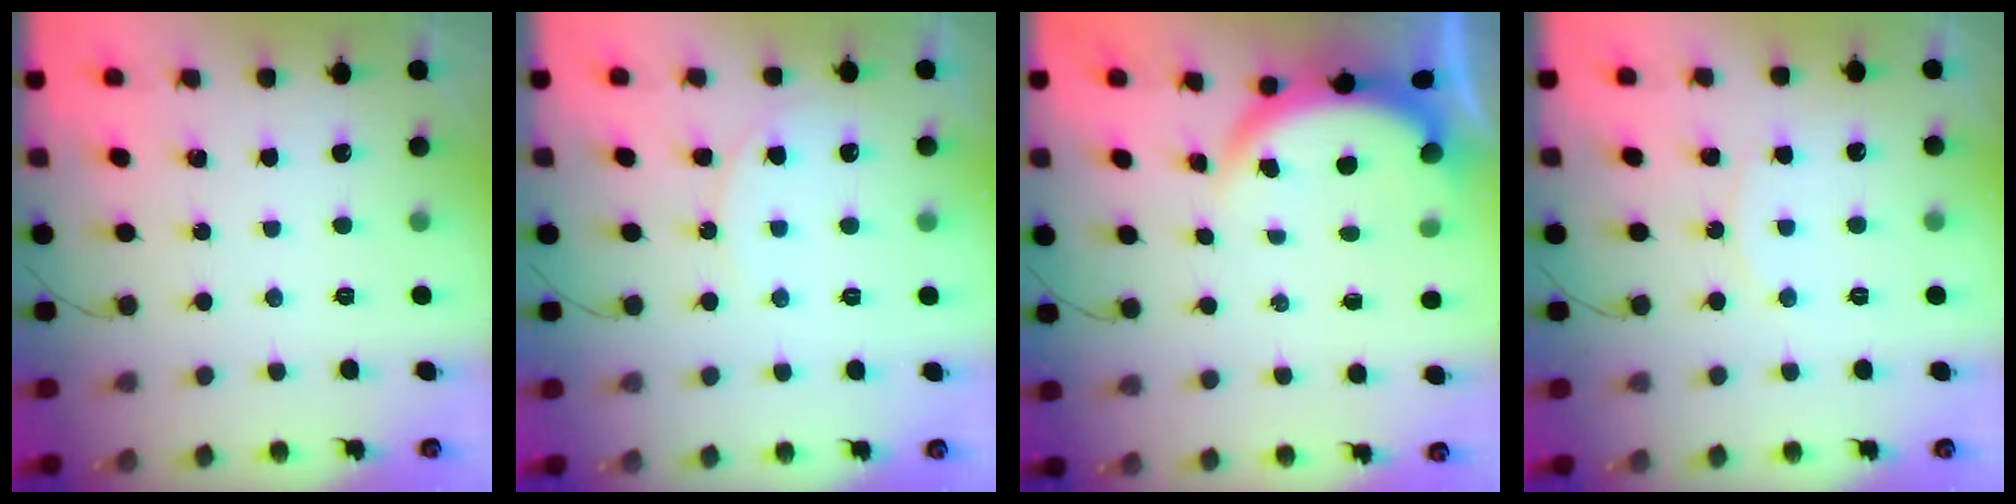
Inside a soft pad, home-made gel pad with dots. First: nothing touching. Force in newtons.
{"total": 5.7, "press": 5.7, "slide": 0.7}
{"total": 3.8, "press": 3.8, "slide": 0.1}
{"total": 5.8, "press": 5.7, "slide": 0.6}